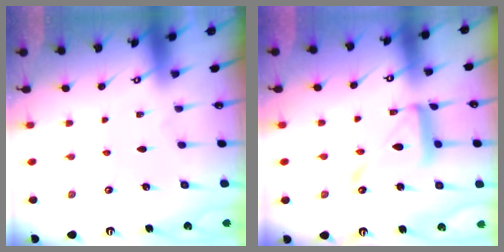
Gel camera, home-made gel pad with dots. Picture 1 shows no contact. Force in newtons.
{"total": 12.5, "press": 12.4, "slide": 1.1}